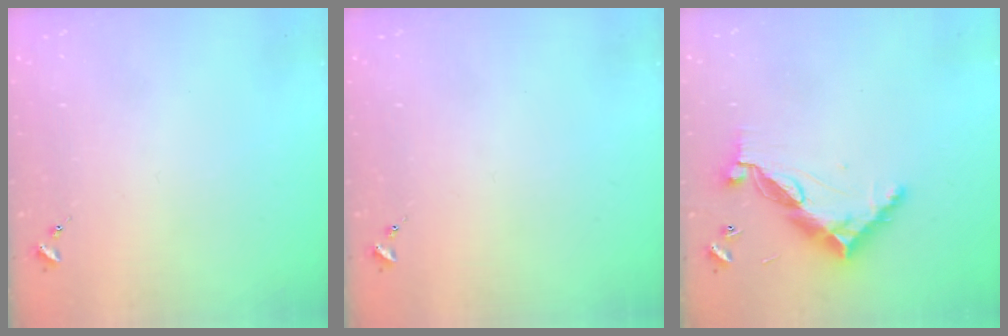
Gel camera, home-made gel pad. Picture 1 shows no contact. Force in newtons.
{"total": 0.0}
{"total": 11.5, "press": 11.4, "slide": 1.0}